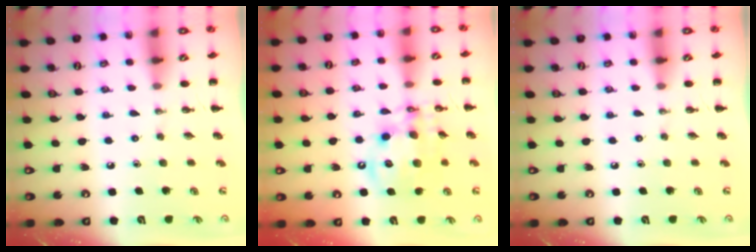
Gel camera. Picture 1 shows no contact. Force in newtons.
{"total": 12.4, "press": 12.0, "slide": 3.0}
{"total": 0.0}